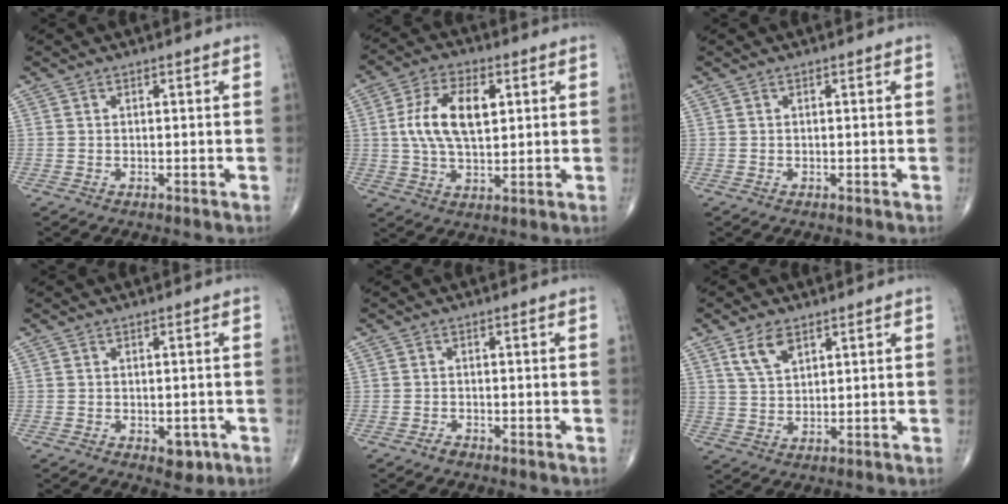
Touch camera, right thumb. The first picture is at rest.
{"total": 12.0, "force": [2.3, 6.1, 10.0], "torque": [-0.182, 0.004, 0.041]}
{"total": 0.0}
{"total": 3.3, "force": [-1.2, 2.0, 2.2], "torque": [-0.007, 0.002, -0.010]}
{"total": 0.8, "force": [-0.7, 0.3, 0.2], "torque": [-0.004, 0.001, -0.017]}
{"total": 5.6, "force": [3.2, 2.9, 3.6], "torque": [-0.062, -0.015, 0.067]}